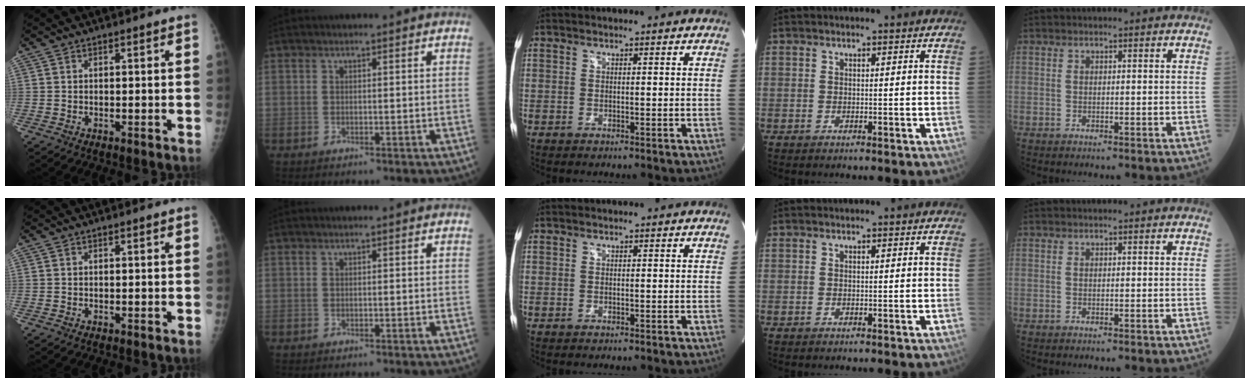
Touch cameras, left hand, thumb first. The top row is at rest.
{}